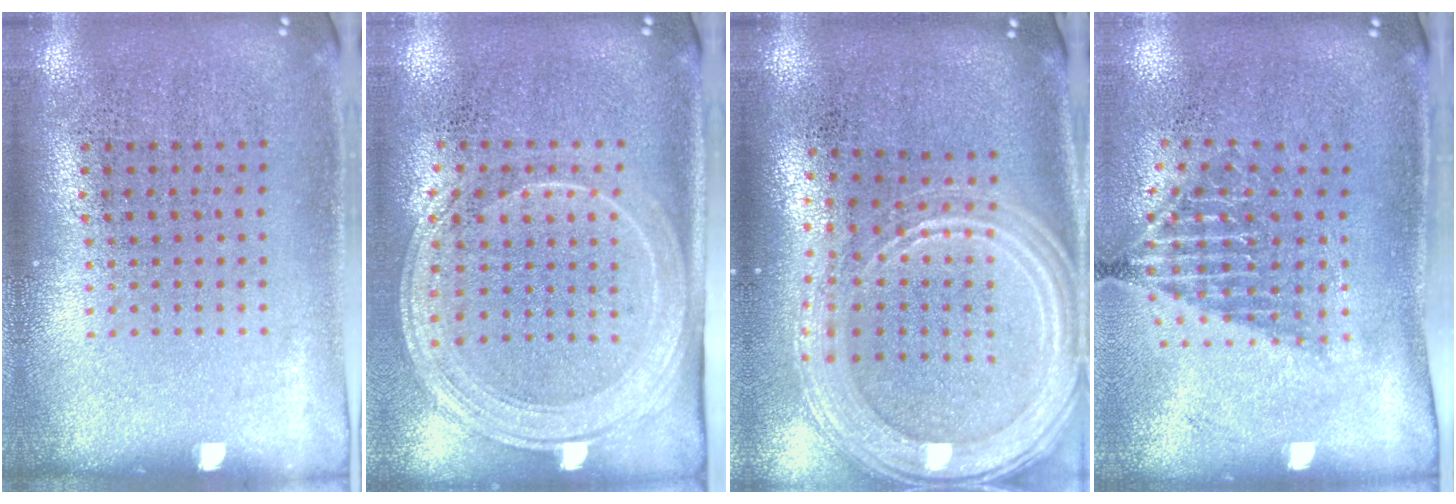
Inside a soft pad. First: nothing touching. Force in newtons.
{"total": 2.1, "press": 1.8, "slide": 1.0}
{"total": 2.3, "press": 2.1, "slide": 1.1}
{"total": 1.5, "press": 1.1, "slide": 1.0}